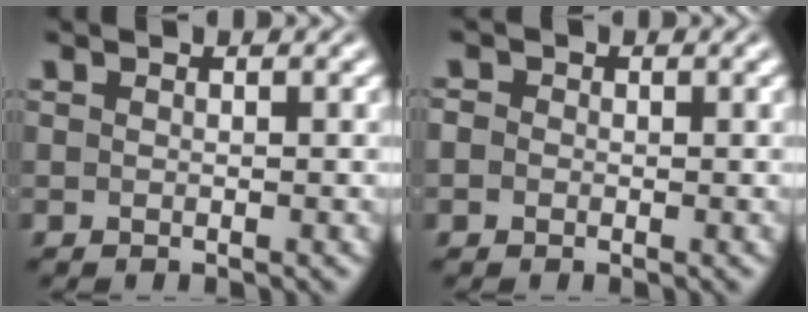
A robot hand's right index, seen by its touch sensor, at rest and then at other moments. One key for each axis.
{"total": 1.7, "fx": -0.3, "fy": 1.6, "fz": 0.5, "tx": -0.015, "ty": -0.005, "tz": -0.009}